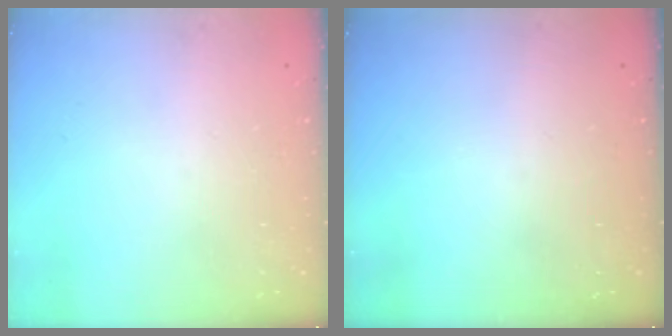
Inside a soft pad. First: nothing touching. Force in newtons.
{"total": 0.0}